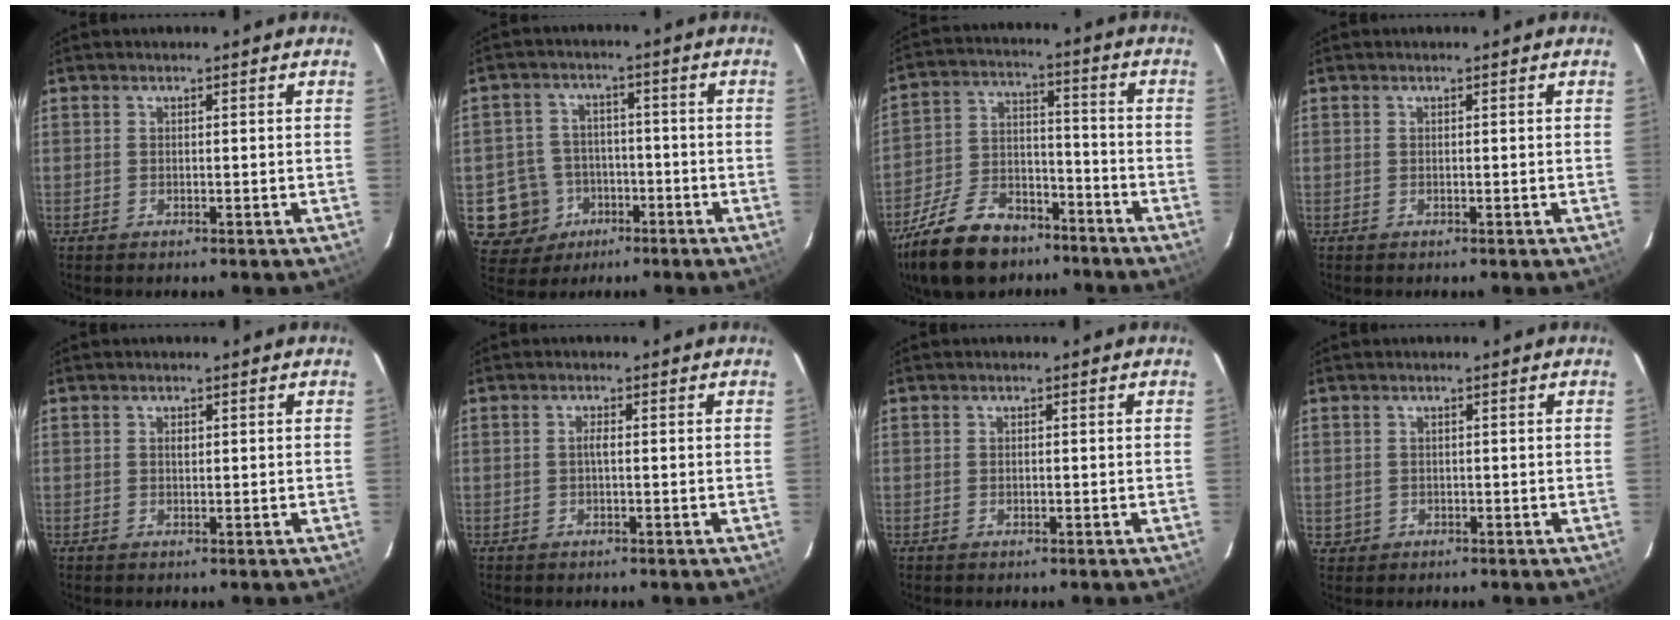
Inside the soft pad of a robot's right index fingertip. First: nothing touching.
{"total": 10.3, "force": [-3.5, 9.6, 1.0], "torque": [-0.055, 0.032, -0.045]}
{"total": 17.5, "force": [-12.4, 9.2, 8.1], "torque": [-0.191, 0.011, -0.206]}
{"total": 0.0}
{"total": 0.7, "force": [0.2, 0.4, 0.5], "torque": [-0.008, 0.003, 0.004]}
{"total": 1.1, "force": [-0.2, 0.1, 1.1], "torque": [-0.021, 0.004, -0.004]}
{"total": 0.5, "force": [-0.1, 0.2, 0.5], "torque": [-0.011, 0.002, -0.002]}
{"total": 2.1, "force": [-0.2, 2.1, 0.2], "torque": [-0.004, 0.003, 0.001]}